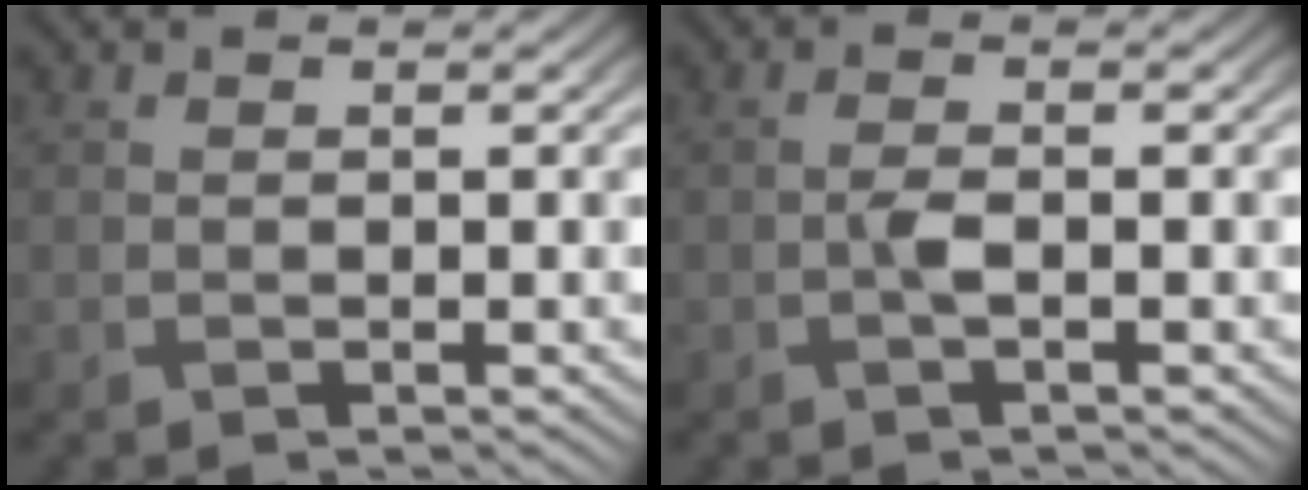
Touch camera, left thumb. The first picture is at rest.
{"total": 1.3, "force": [-0.3, 0.4, 1.2], "torque": [-0.027, 0.002, -0.009]}